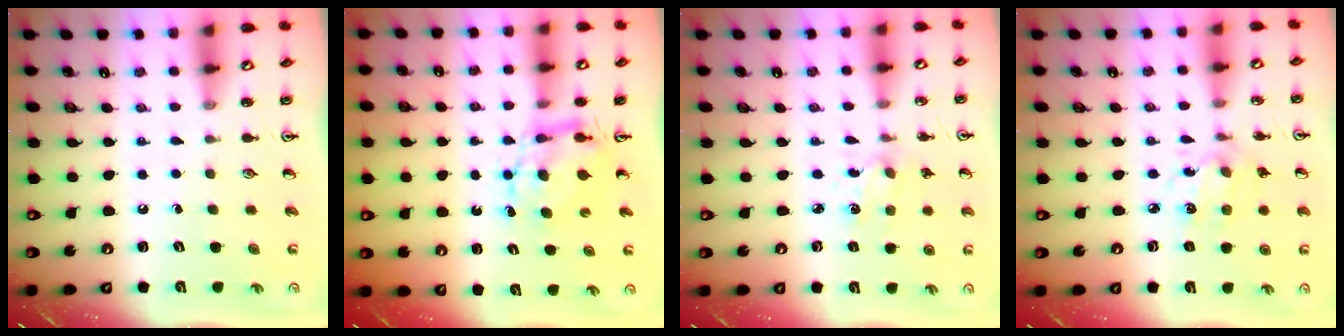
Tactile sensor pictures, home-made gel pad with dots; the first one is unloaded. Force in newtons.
{"total": 5.8, "press": 5.8, "slide": 0.4}
{"total": 2.0, "press": 2.0, "slide": 0.2}
{"total": 6.9, "press": 6.8, "slide": 0.6}